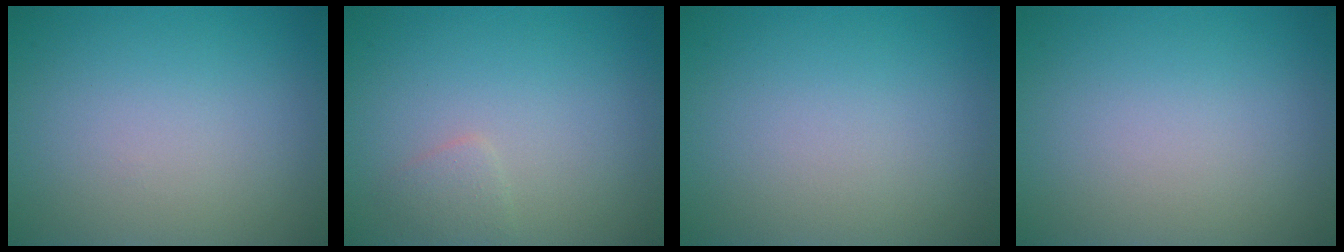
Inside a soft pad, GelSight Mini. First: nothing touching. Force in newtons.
{"total": 1.1, "press": 1.1, "slide": 0.1}
{"total": 0.0}
{"total": 0.0}